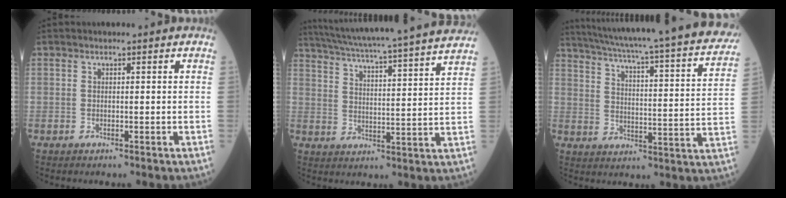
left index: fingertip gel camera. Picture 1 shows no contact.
{"total": 24.4, "force": [22.1, -1.4, 10.2], "torque": [-0.175, -0.026, 0.299]}
{"total": 30.9, "force": [27.3, 1.7, 14.4], "torque": [-0.229, -0.067, 0.342]}